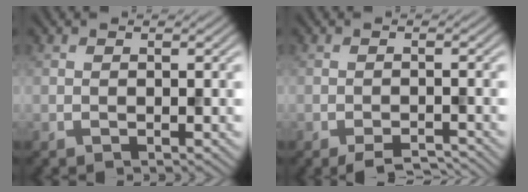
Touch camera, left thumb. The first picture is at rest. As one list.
[{"total": 2.8, "force": [-2.3, 0.5, 1.5], "torque": [-0.024, 0.001, -0.038]}]